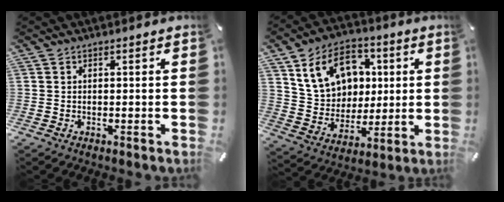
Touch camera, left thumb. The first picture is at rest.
{"total": 15.7, "force": [5.5, 12.9, 6.9], "torque": [-0.121, -0.004, 0.115]}